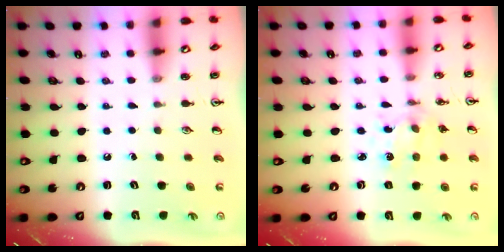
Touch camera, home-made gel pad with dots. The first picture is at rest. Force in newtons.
{"total": 2.2, "press": 2.2, "slide": 0.4}